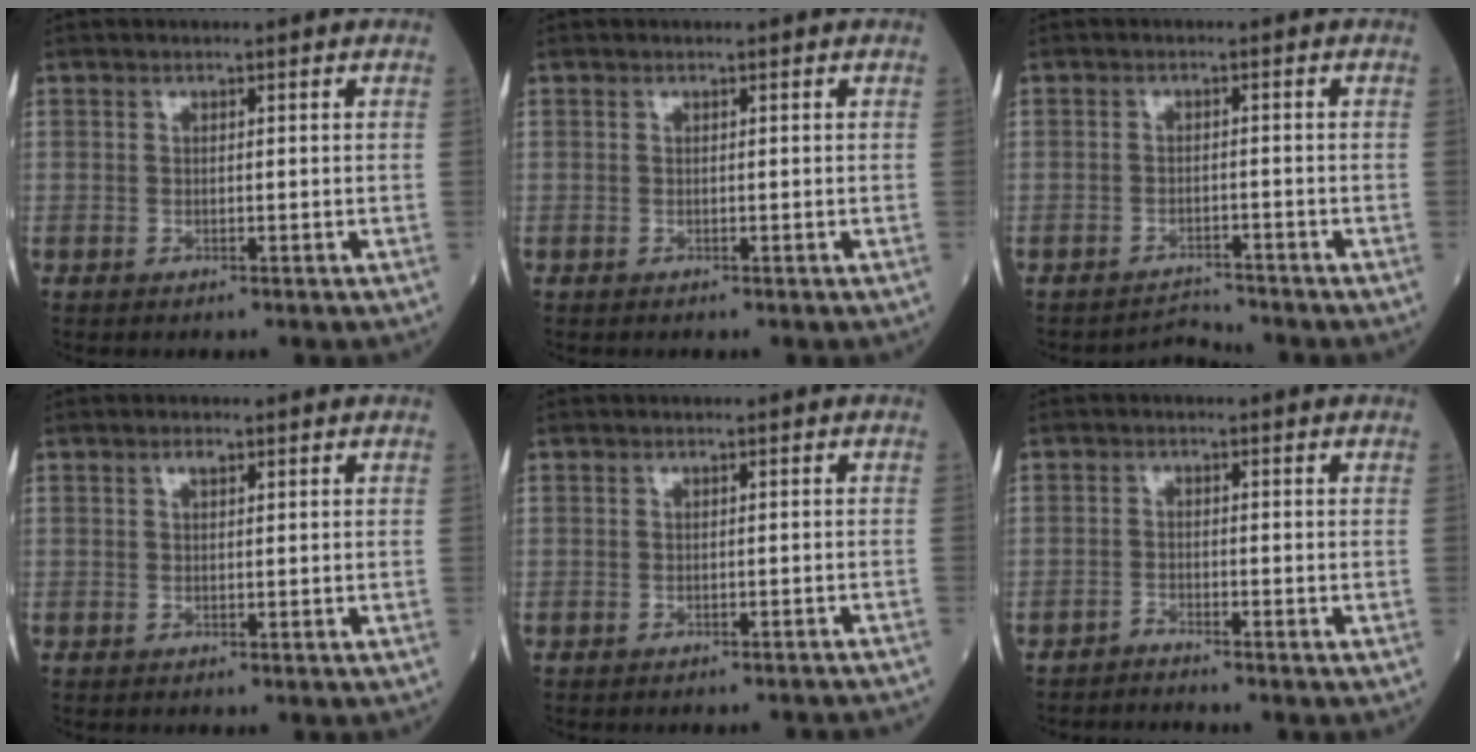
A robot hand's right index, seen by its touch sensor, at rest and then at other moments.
{"total": 0.0}
{"total": 2.5, "force": [-2.3, -0.4, -1.1], "torque": [0.020, -0.007, -0.032]}
{"total": 0.8, "force": [0.4, 0.3, 0.6], "torque": [-0.014, 0.004, 0.008]}
{"total": 5.0, "force": [-4.9, 0.2, 1.1], "torque": [-0.019, -0.013, -0.047]}
{"total": 1.8, "force": [-1.6, -0.6, -0.2], "torque": [0.007, -0.004, -0.032]}